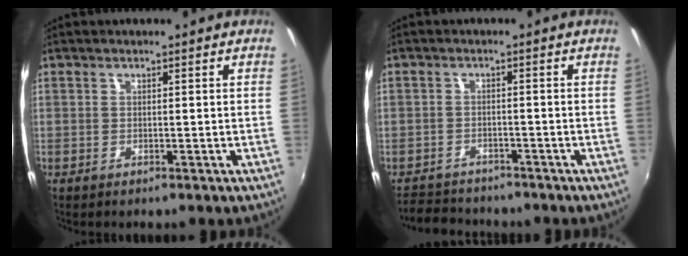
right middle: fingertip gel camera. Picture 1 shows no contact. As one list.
[{"total": 5.2, "force": [-4.5, 2.6, 0.3], "torque": [-0.023, 0.017, -0.079]}]